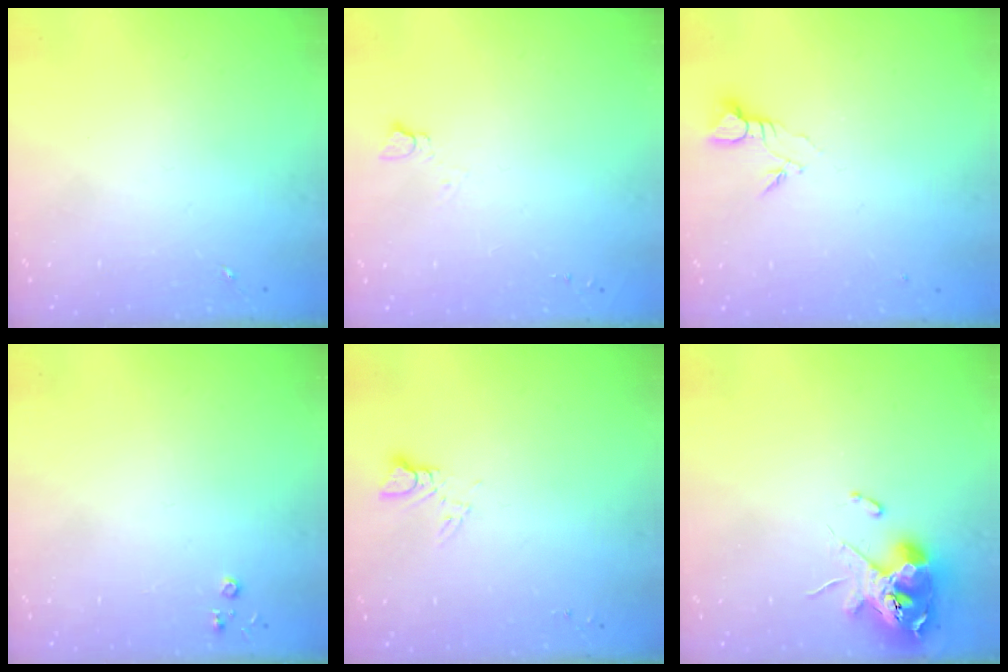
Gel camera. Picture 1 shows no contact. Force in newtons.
{"total": 2.8, "press": 2.7, "slide": 0.3}
{"total": 3.7, "press": 3.6, "slide": 0.3}
{"total": 2.8, "press": 2.8, "slide": 0.3}
{"total": 3.0, "press": 3.0, "slide": 0.3}
{"total": 11.9, "press": 11.8, "slide": 1.5}